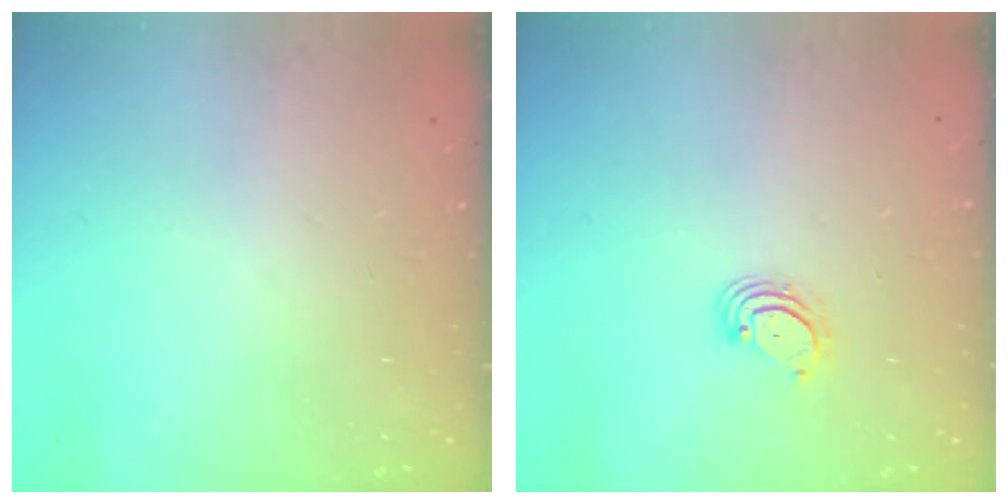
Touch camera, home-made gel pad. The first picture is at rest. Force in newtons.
{"total": 3.1, "press": 3.1, "slide": 0.3}